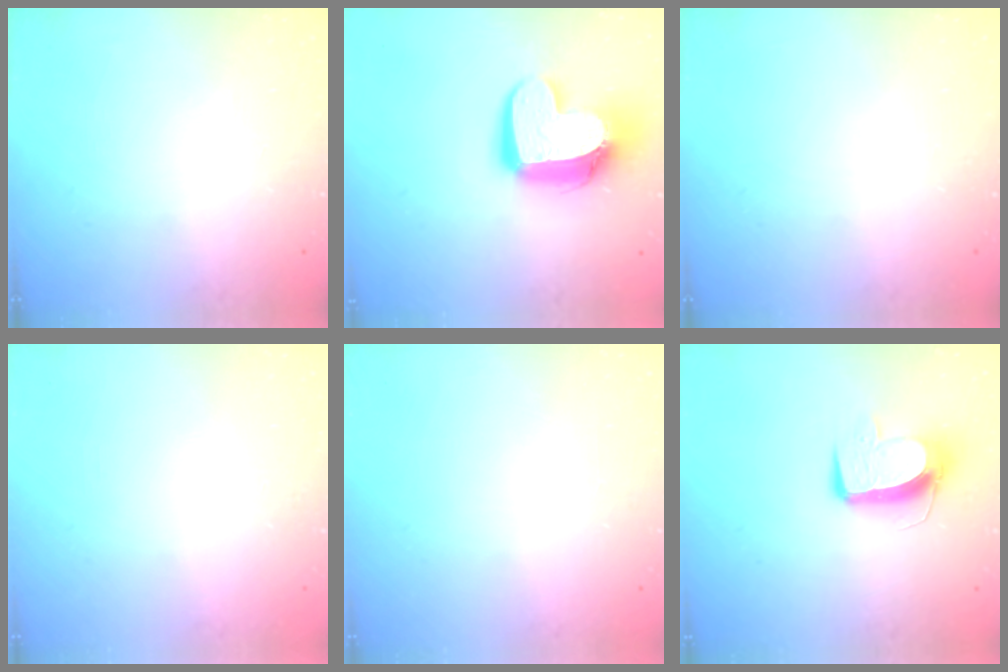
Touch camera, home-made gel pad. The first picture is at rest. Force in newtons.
{"total": 14.9, "press": 14.8, "slide": 1.4}
{"total": 0.0}
{"total": 0.0}
{"total": 0.5, "press": 0.5, "slide": 0.1}
{"total": 9.8, "press": 9.8, "slide": 0.5}